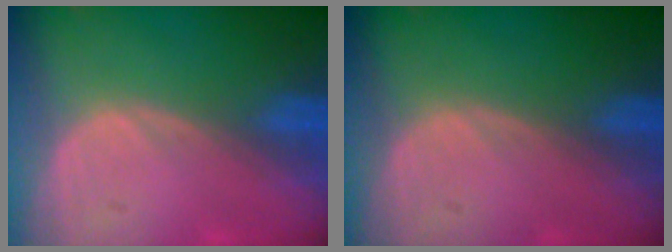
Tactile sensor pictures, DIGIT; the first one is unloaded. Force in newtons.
{"total": 0.0}